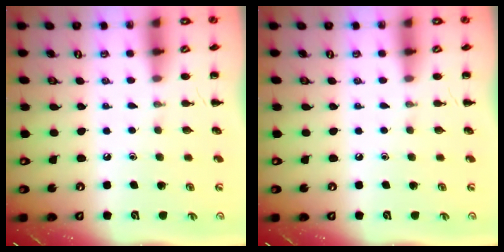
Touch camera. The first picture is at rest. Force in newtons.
{"total": 0.0}